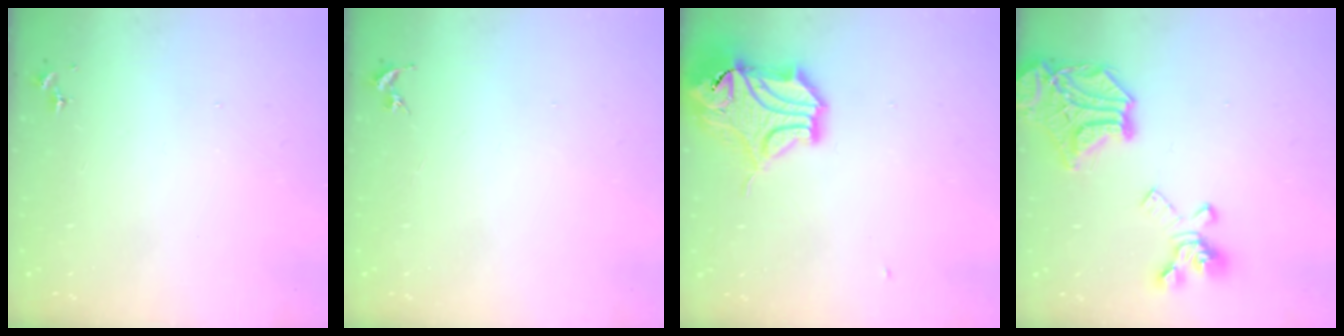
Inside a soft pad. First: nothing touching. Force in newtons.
{"total": 0.0}
{"total": 16.0, "press": 15.9, "slide": 2.1}
{"total": 22.5, "press": 22.3, "slide": 2.7}